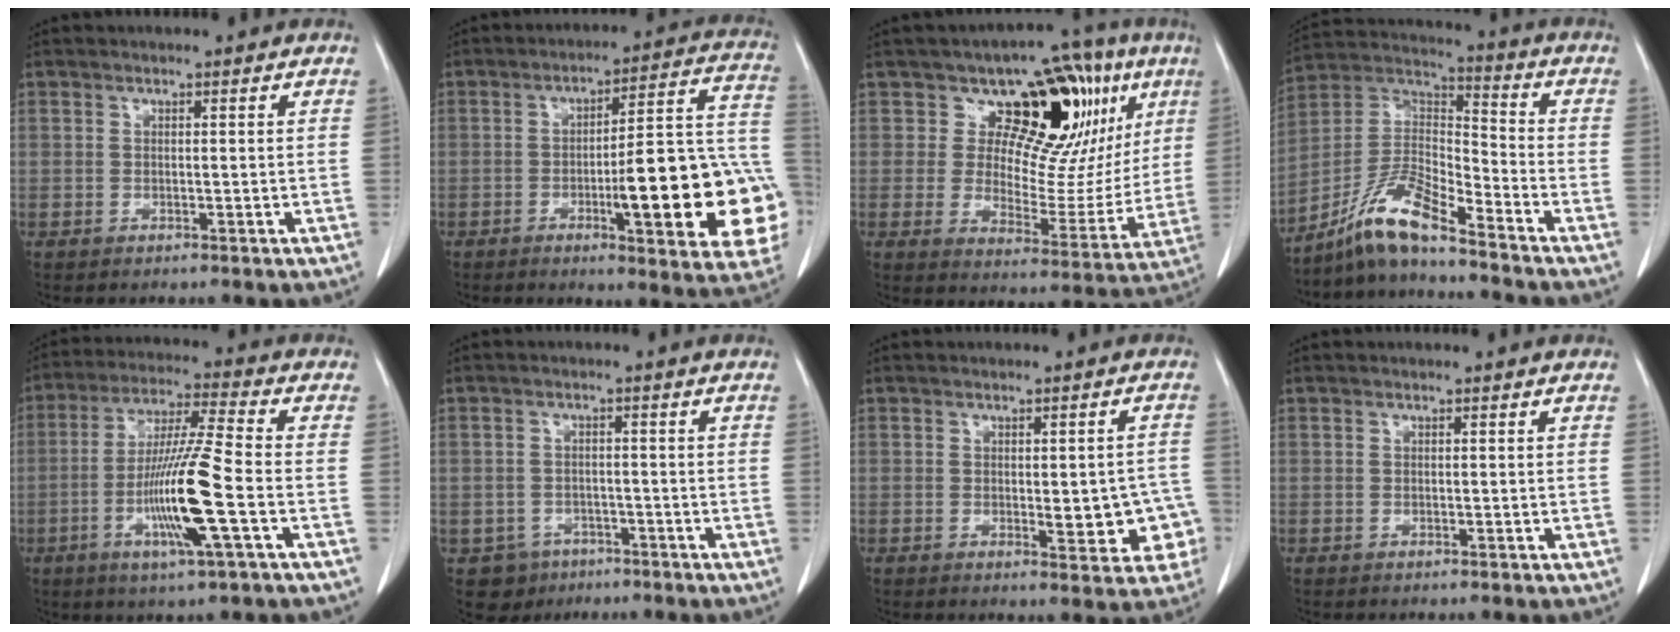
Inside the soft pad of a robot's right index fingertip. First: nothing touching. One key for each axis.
{"total": 21.8, "fx": -5.3, "fy": 3.3, "fz": 20.9, "tx": -0.185, "ty": 0.024, "tz": -0.059}
{"total": 17.7, "fx": 8.5, "fy": 9.4, "fz": 12.4, "tx": -0.130, "ty": 0.014, "tz": 0.118}
{"total": 10.7, "fx": -8.7, "fy": 0.9, "fz": 6.2, "tx": -0.131, "ty": 0.010, "tz": -0.167}
{"total": 13.0, "fx": -3.7, "fy": -0.5, "fz": 12.5, "tx": -0.244, "ty": -0.010, "tz": -0.073}
{"total": 4.9, "fx": -2.6, "fy": 4.1, "fz": 0.2, "tx": -0.001, "ty": 0.011, "tz": -0.034}
{"total": 7.0, "fx": -1.5, "fy": 2.7, "fz": 6.3, "tx": -0.058, "ty": 0.012, "tz": -0.009}
{"total": 0.0}